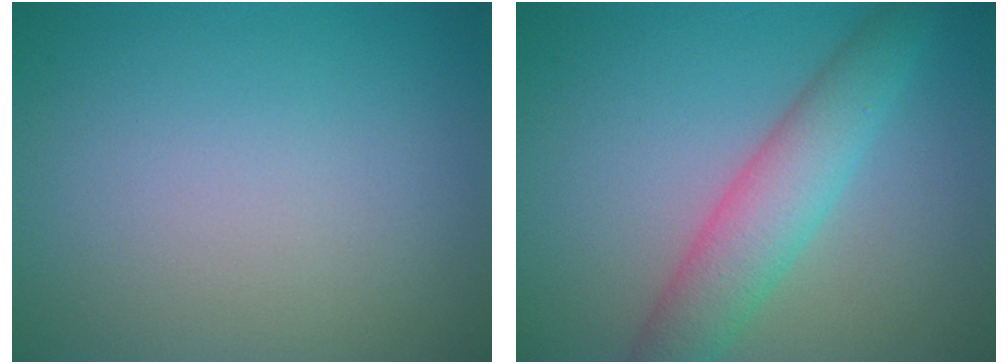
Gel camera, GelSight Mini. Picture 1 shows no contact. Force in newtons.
{"total": 4.8, "press": 4.8, "slide": 0.3}